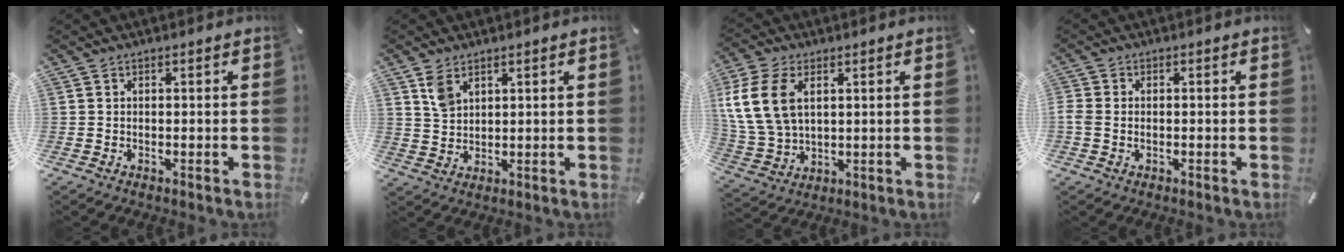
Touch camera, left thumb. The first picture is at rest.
{"total": 4.7, "force": [2.8, 3.1, 2.3], "torque": [-0.044, 0.000, 0.053]}
{"total": 12.6, "force": [3.9, 8.8, 8.1], "torque": [-0.202, 0.007, 0.074]}
{"total": 2.0, "force": [-0.5, 1.3, 1.4], "torque": [-0.026, 0.003, -0.009]}